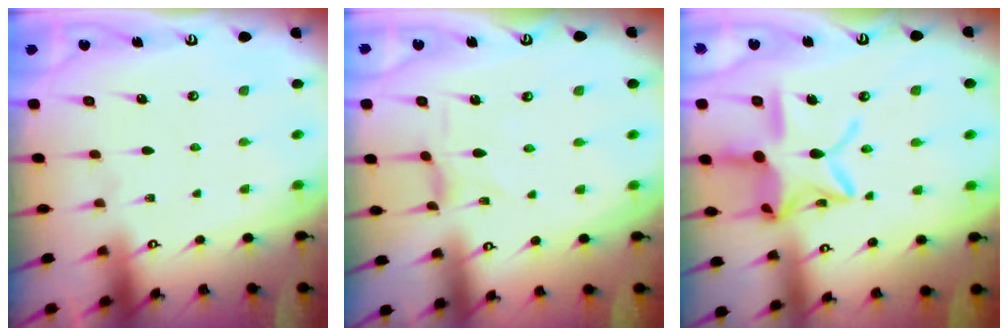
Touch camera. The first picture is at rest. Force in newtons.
{"total": 1.1, "press": 1.0, "slide": 0.1}
{"total": 17.5, "press": 17.4, "slide": 1.2}